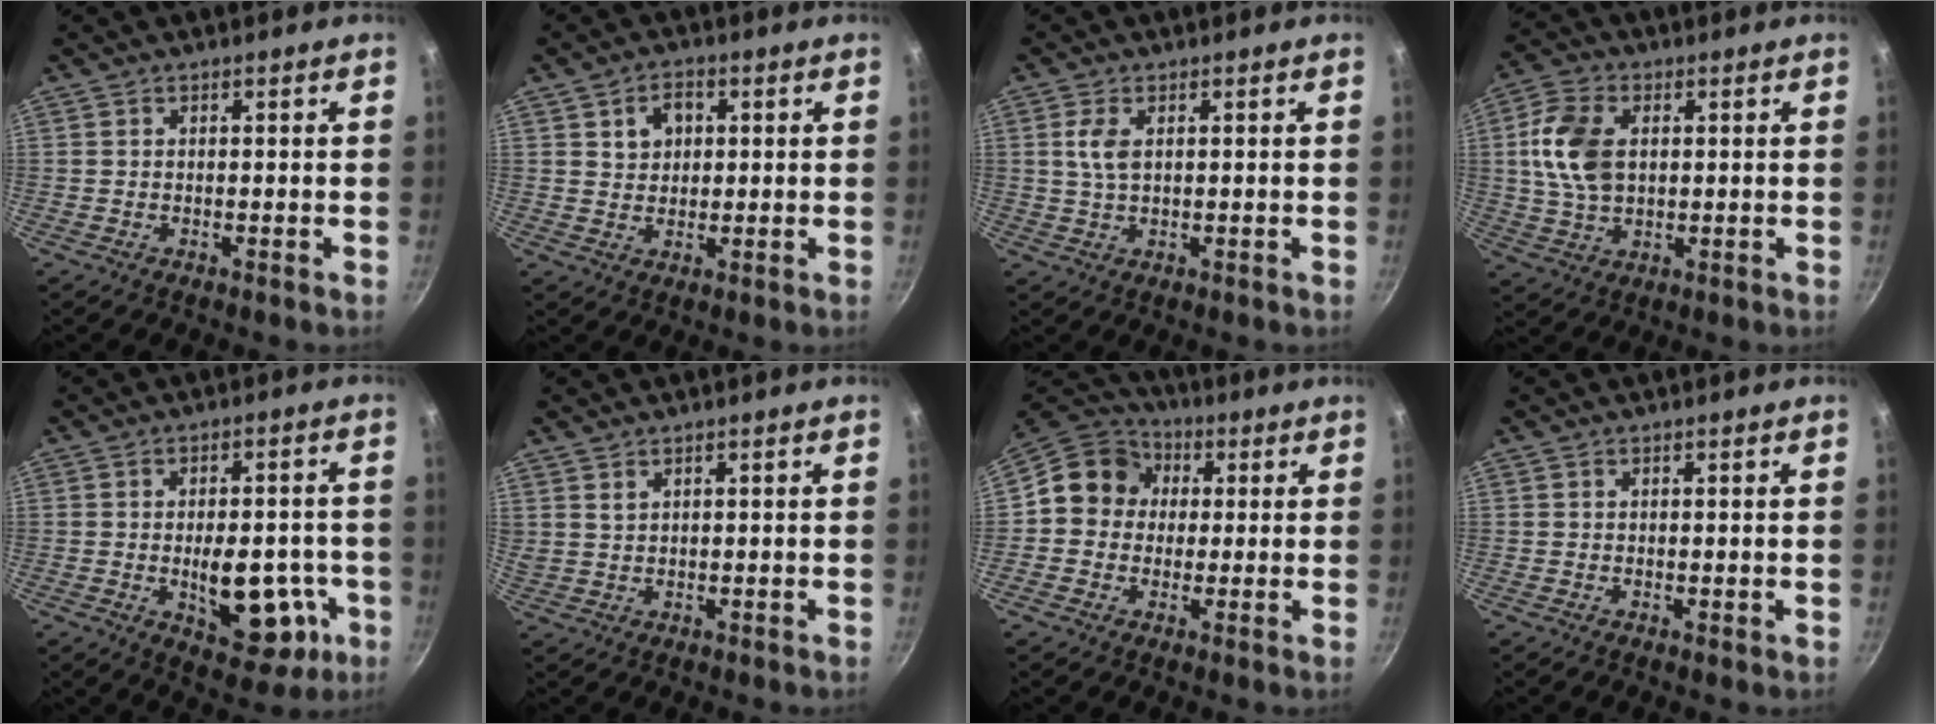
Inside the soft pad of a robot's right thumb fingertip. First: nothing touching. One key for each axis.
{"total": 5.1, "fx": 1.6, "fy": 4.0, "fz": 2.8, "tx": -0.023, "ty": 0.003, "tz": 0.027}
{"total": 4.0, "fx": 1.0, "fy": 2.2, "fz": 3.2, "tx": -0.064, "ty": -0.001, "tz": 0.019}
{"total": 11.3, "fx": 1.7, "fy": 7.4, "fz": 8.3, "tx": -0.148, "ty": 0.005, "tz": 0.029}
{"total": 14.1, "fx": -3.4, "fy": 7.4, "fz": 11.5, "tx": -0.120, "ty": 0.007, "tz": -0.034}
{"total": 1.7, "fx": 1.2, "fy": 0.9, "fz": 0.8, "tx": -0.011, "ty": -0.003, "tz": 0.027}
{"total": 10.6, "fx": 1.2, "fy": 9.6, "fz": 4.2, "tx": -0.036, "ty": 0.023, "tz": -0.003}
{"total": 0.0}